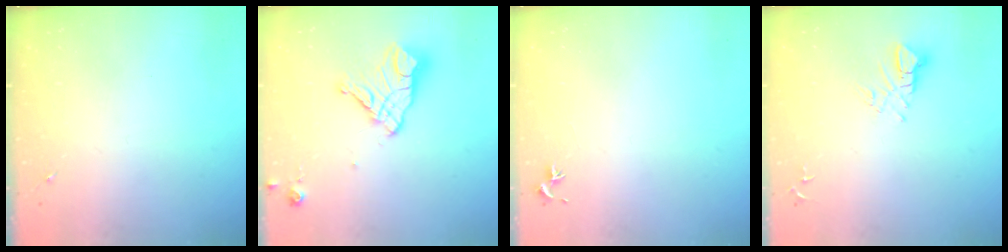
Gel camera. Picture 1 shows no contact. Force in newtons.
{"total": 14.6, "press": 14.5, "slide": 1.4}
{"total": 0.8, "press": 0.7, "slide": 0.3}
{"total": 6.0, "press": 6.0, "slide": 0.2}